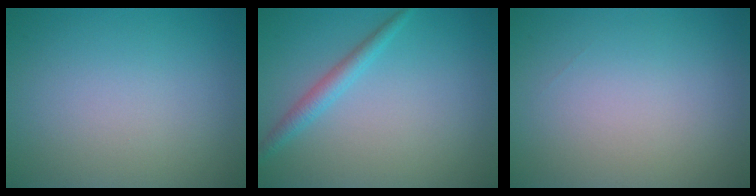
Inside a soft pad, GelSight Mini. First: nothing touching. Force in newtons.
{"total": 1.9, "press": 1.9, "slide": 0.0}
{"total": 0.0}